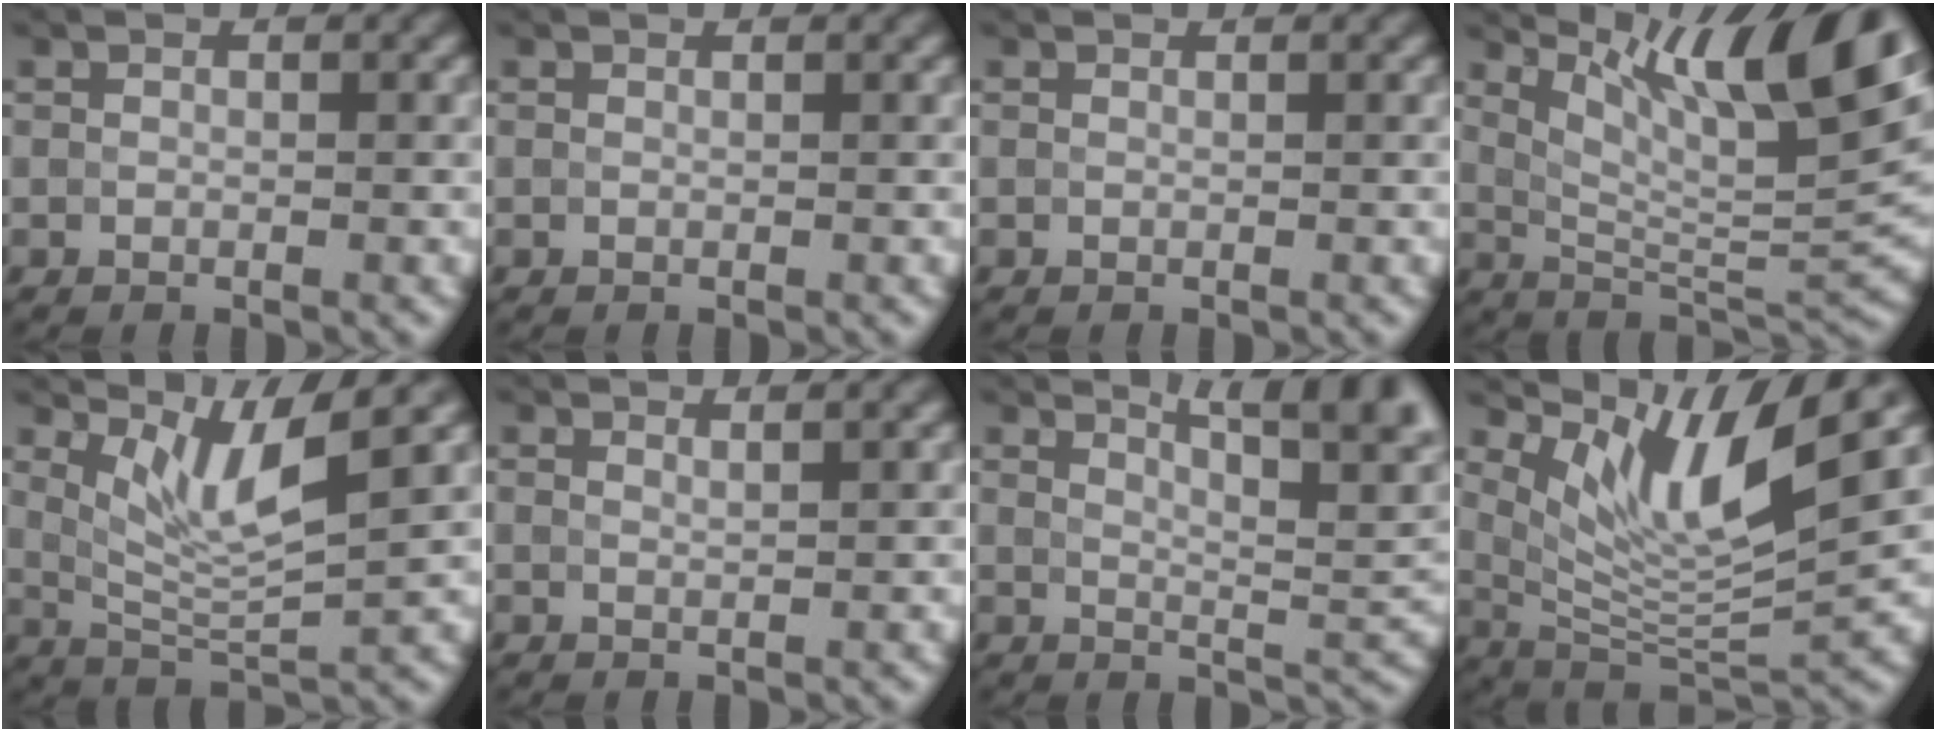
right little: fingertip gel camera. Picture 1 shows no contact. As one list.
[{"total": 0.0}, {"total": 0.0}, {"total": 12.5, "force": [6.8, 3.4, 10.0], "torque": [-0.143, 0.007, 0.115]}, {"total": 5.1, "force": [2.8, 0.9, 4.2], "torque": [-0.078, -0.010, 0.055]}, {"total": 1.5, "force": [1.3, 0.5, 0.6], "torque": [0.004, 0.009, 0.001]}, {"total": 8.5, "force": [5.1, 2.4, 6.4], "torque": [-0.054, 0.022, 0.066]}, {"total": 8.4, "force": [4.6, 2.0, 6.8], "torque": [-0.119, -0.017, 0.091]}]